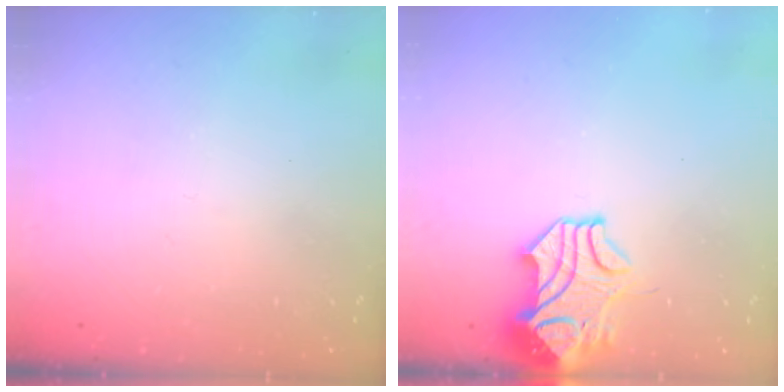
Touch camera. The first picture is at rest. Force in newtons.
{"total": 4.0, "press": 3.8, "slide": 1.1}